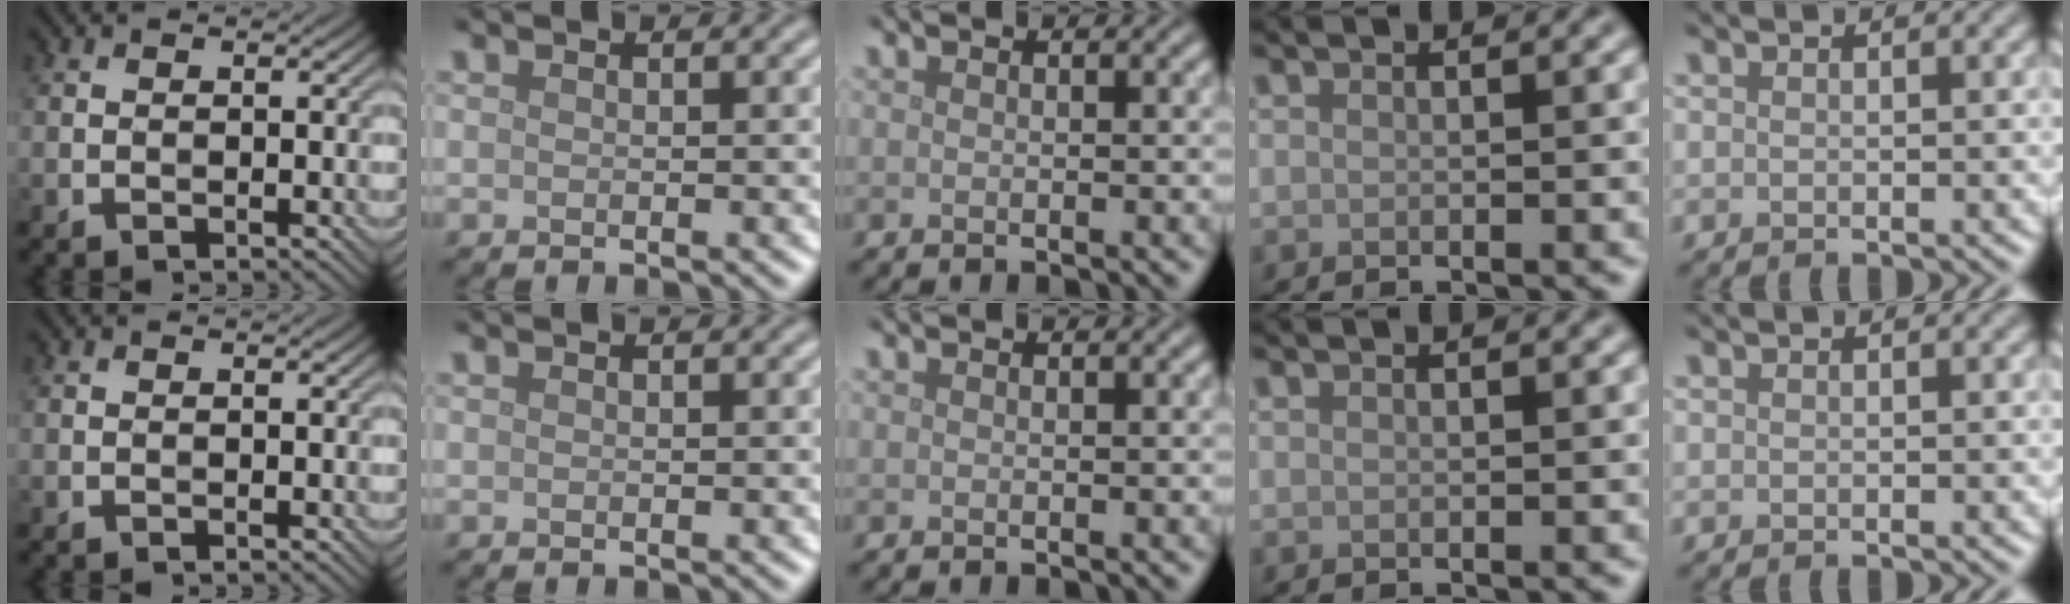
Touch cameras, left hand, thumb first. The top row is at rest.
{}